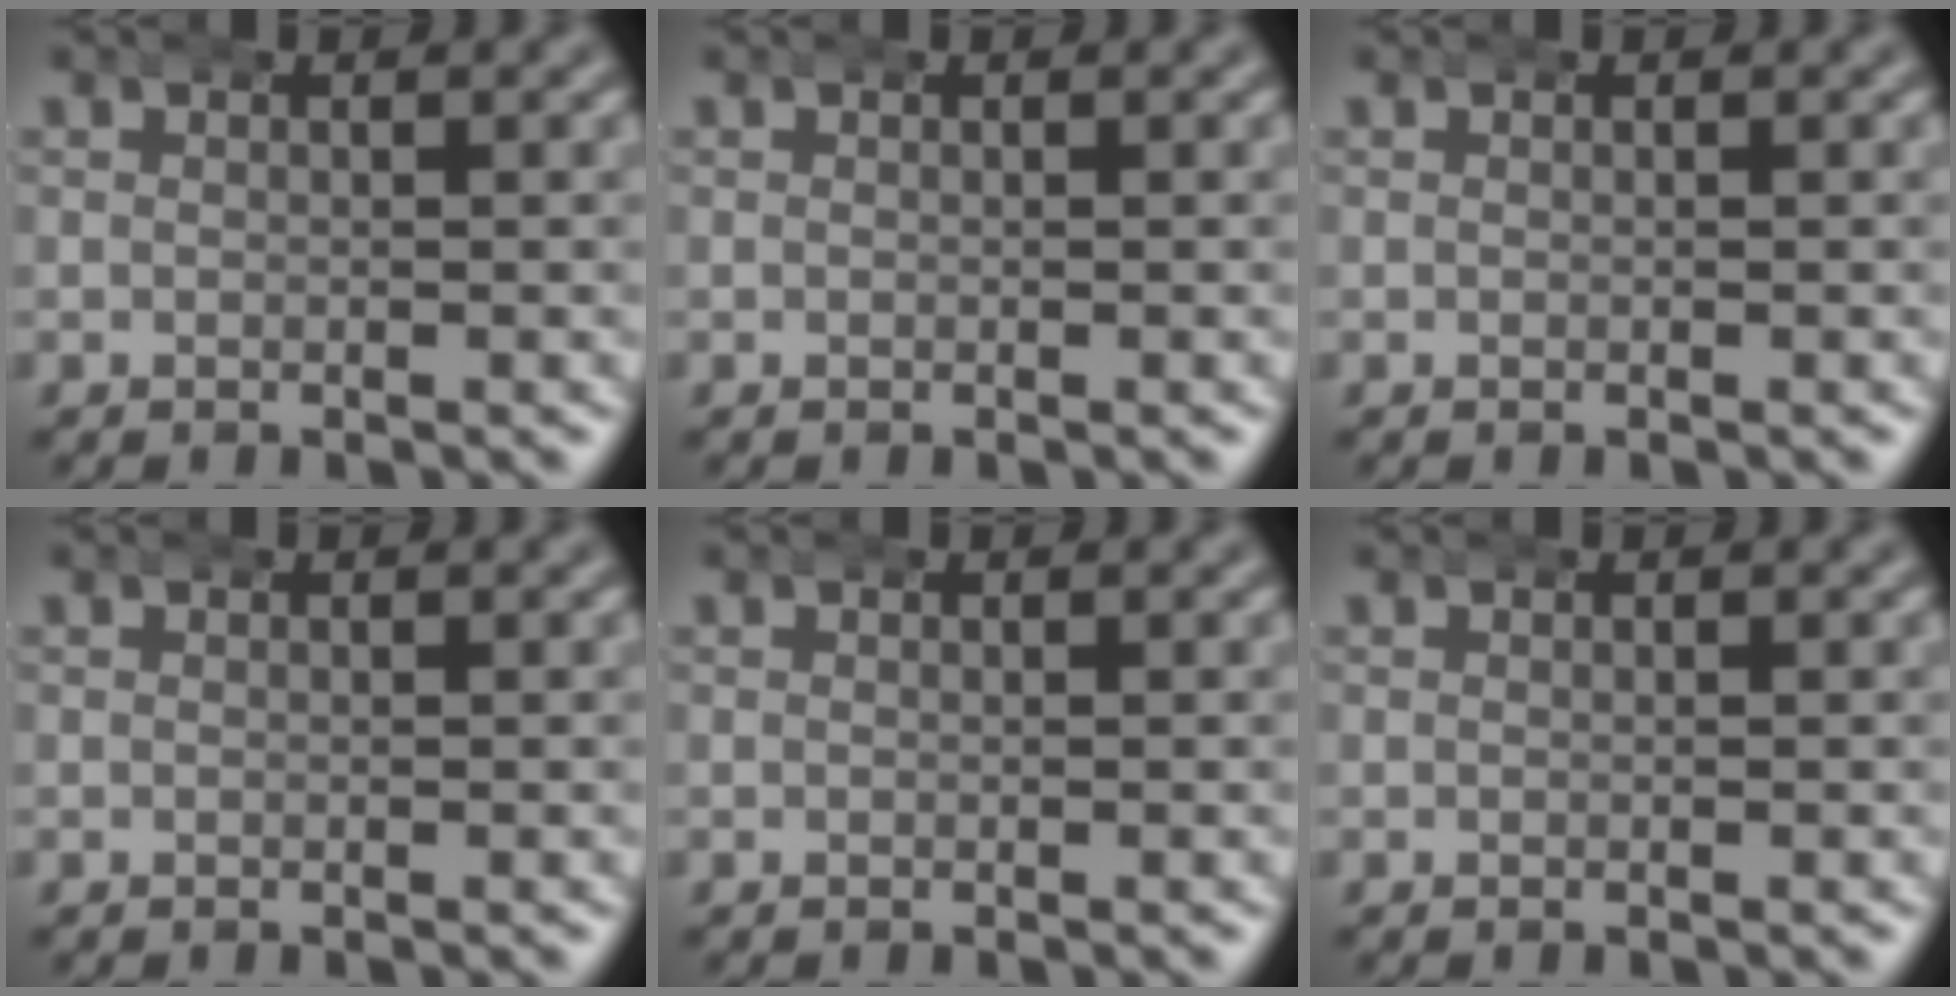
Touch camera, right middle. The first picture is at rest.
{"total": 0.0}
{"total": 0.0}
{"total": 0.0}
{"total": 0.0}
{"total": 0.0}